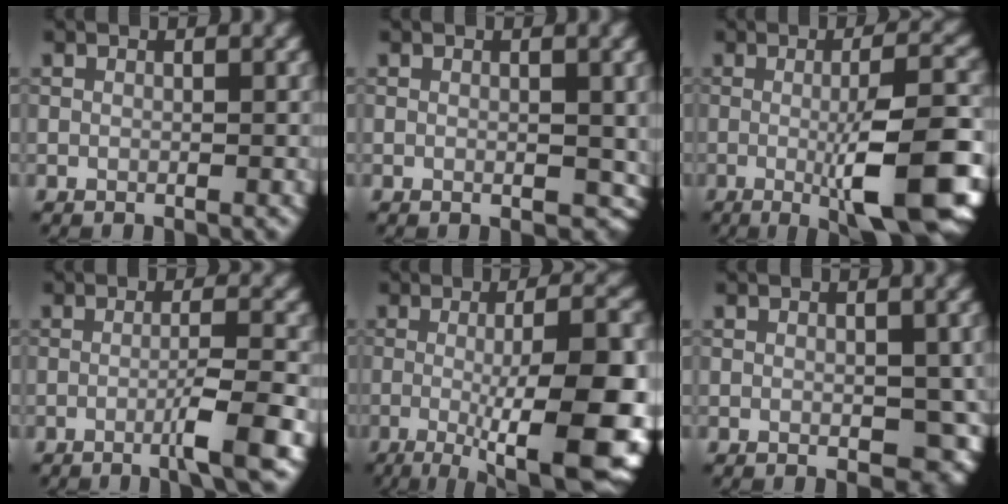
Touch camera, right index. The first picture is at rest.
{"total": 2.1, "force": [0.1, 1.3, 1.6], "torque": [-0.016, -0.005, 0.004]}
{"total": 11.4, "force": [-1.9, 2.8, 10.8], "torque": [-0.135, -0.006, -0.026]}
{"total": 3.9, "force": [-1.5, 0.4, 3.6], "torque": [-0.051, 0.008, -0.035]}
{"total": 13.5, "force": [-2.3, 3.5, 12.9], "torque": [-0.152, -0.002, -0.032]}
{"total": 4.6, "force": [-0.5, 2.7, 3.7], "torque": [-0.041, -0.011, 0.000]}